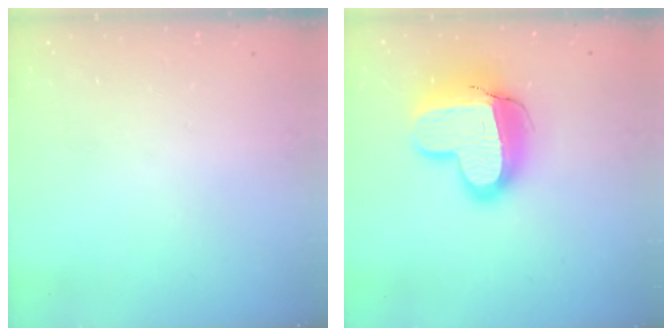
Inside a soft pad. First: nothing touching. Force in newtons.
{"total": 16.9, "press": 16.8, "slide": 1.4}